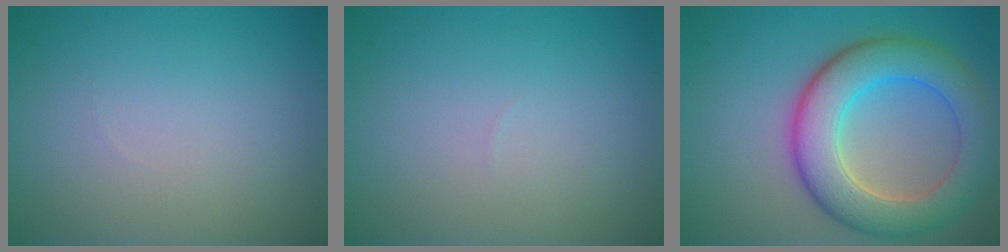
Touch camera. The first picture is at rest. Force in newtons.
{"total": 0.0}
{"total": 8.3, "press": 8.3, "slide": 0.4}